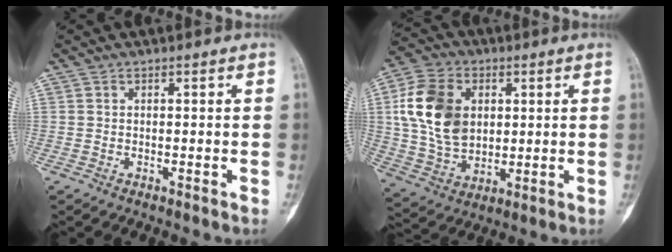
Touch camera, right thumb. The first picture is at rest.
{"total": 16.2, "force": [3.1, 11.5, 10.9], "torque": [-0.190, -0.001, 0.062]}